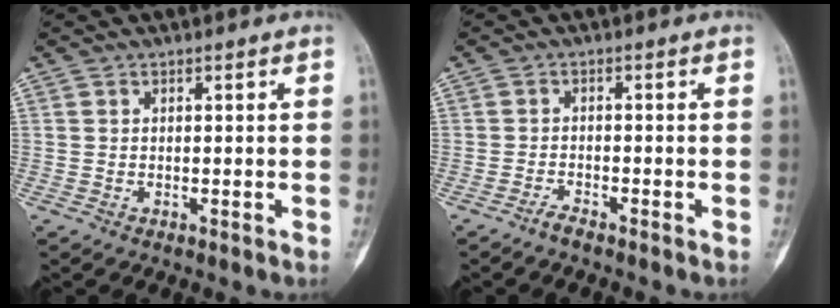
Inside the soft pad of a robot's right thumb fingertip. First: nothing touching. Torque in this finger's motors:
{"motor_torque": [0.55, -0.32, 0.13, -0.39, 0.03]}